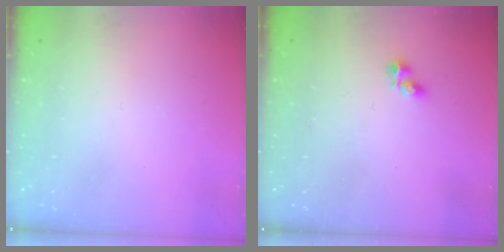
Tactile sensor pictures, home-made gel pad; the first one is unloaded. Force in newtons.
{"total": 2.7, "press": 2.7, "slide": 0.4}